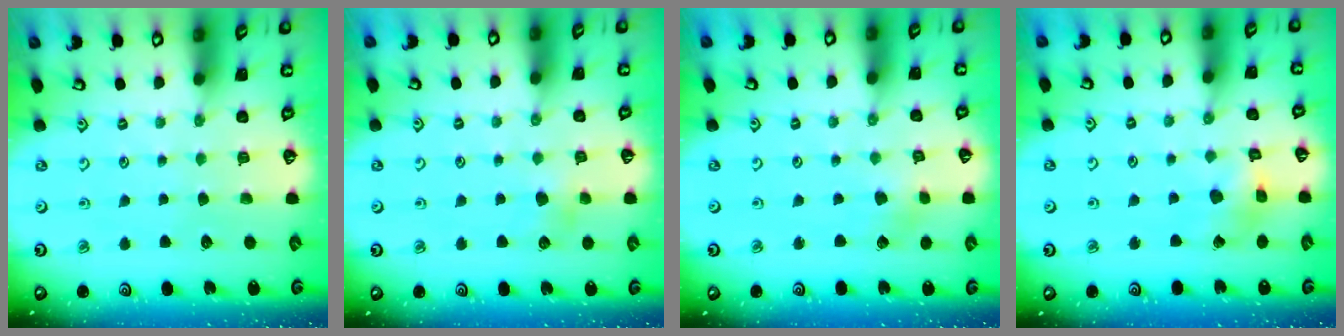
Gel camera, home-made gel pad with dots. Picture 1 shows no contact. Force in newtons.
{"total": 4.1, "press": 4.0, "slide": 1.0}
{"total": 2.7, "press": 2.7, "slide": 0.4}
{"total": 5.9, "press": 5.9, "slide": 0.6}